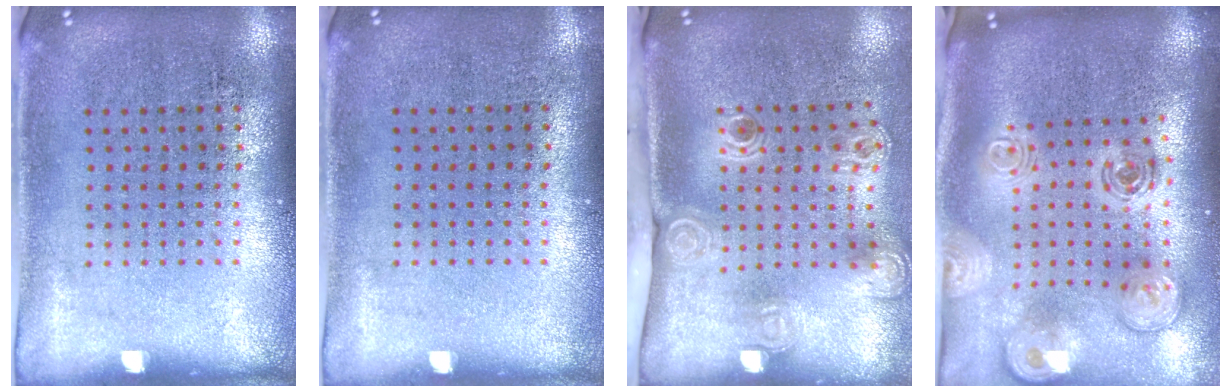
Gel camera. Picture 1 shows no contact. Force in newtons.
{"total": 0.0}
{"total": 2.3, "press": 1.6, "slide": 1.7}
{"total": 2.6, "press": 1.9, "slide": 1.8}